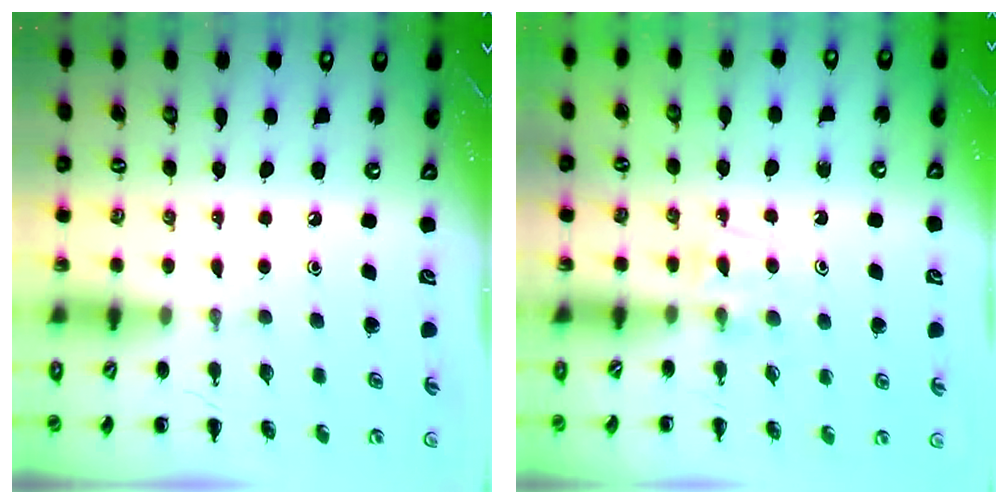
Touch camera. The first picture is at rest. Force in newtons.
{"total": 4.0, "press": 3.7, "slide": 1.5}